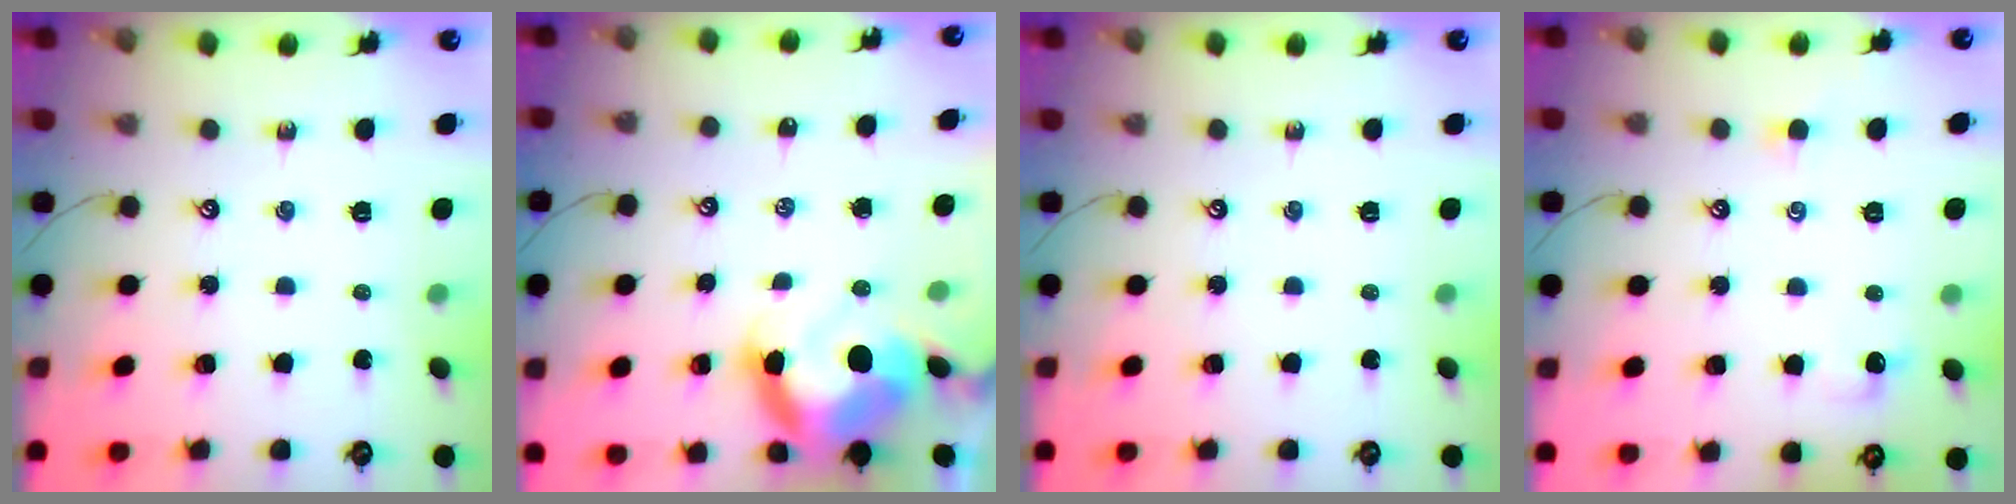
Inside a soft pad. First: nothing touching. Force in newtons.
{"total": 15.5, "press": 15.4, "slide": 1.5}
{"total": 0.0}
{"total": 0.9, "press": 0.7, "slide": 0.6}